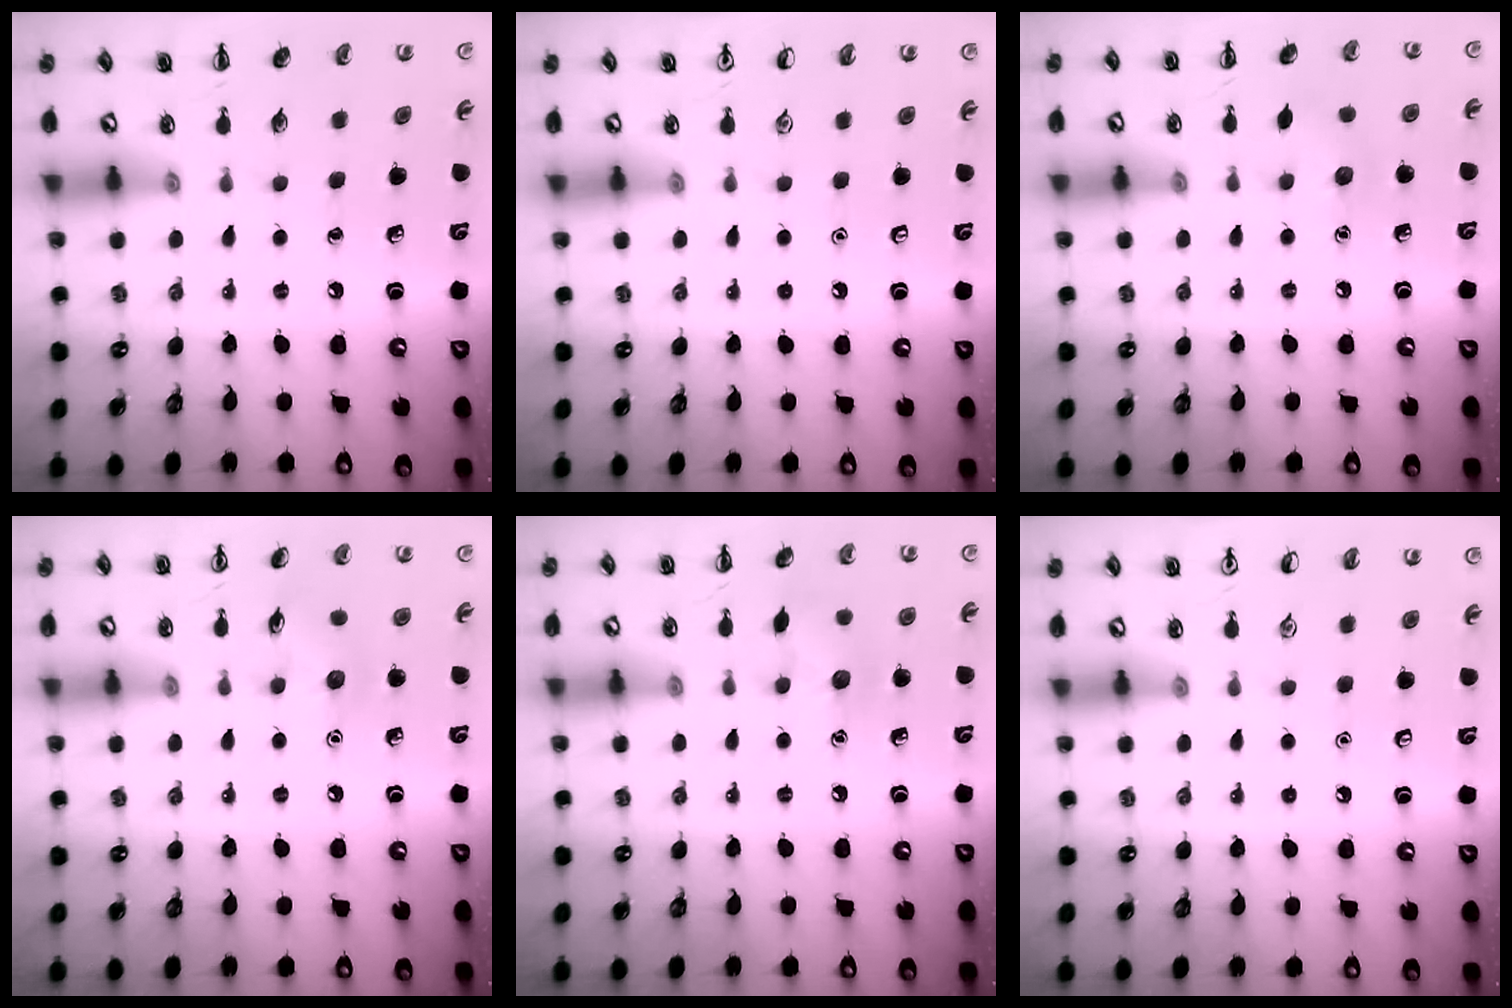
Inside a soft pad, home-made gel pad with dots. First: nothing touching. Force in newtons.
{"total": 0.0}
{"total": 5.3, "press": 5.1, "slide": 1.6}
{"total": 6.5, "press": 6.3, "slide": 1.6}
{"total": 7.2, "press": 7.1, "slide": 1.4}
{"total": 0.0}